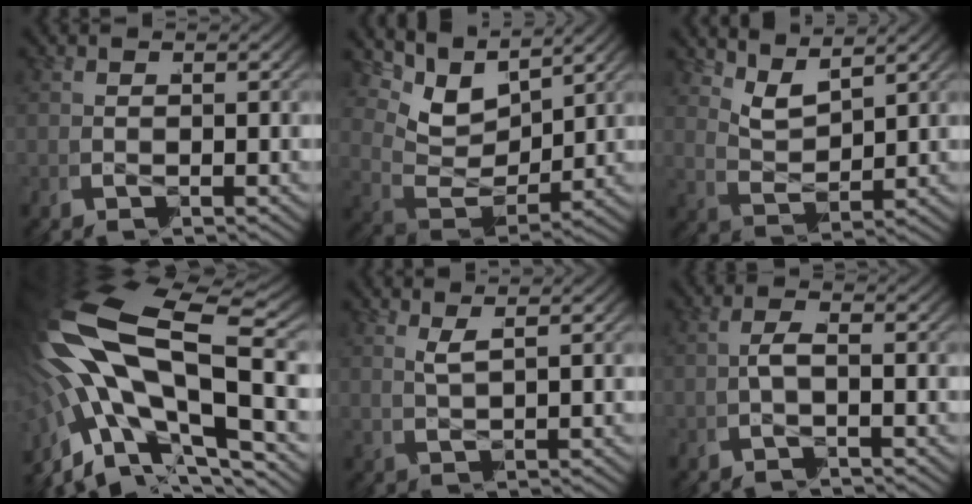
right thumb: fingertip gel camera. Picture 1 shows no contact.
{"total": 6.1, "force": [1.3, 4.3, 4.2], "torque": [-0.094, -0.023, 0.033]}
{"total": 3.8, "force": [2.2, 1.9, 2.4], "torque": [-0.054, -0.008, 0.043]}
{"total": 11.8, "force": [-1.3, 6.3, 9.9], "torque": [-0.221, -0.022, -0.010]}
{"total": 1.7, "force": [1.5, -0.4, 0.7], "torque": [-0.006, 0.013, 0.031]}
{"total": 1.6, "force": [-0.3, 0.3, 1.5], "torque": [-0.027, 0.008, -0.014]}